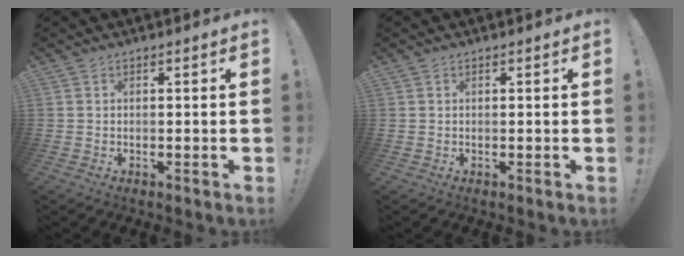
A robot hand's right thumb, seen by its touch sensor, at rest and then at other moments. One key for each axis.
{"total": 0.0}